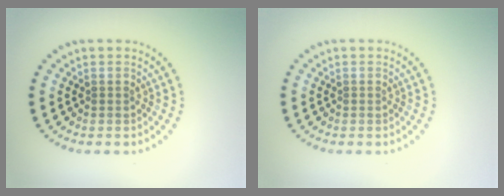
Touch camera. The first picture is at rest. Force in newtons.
{"total": 0.0}